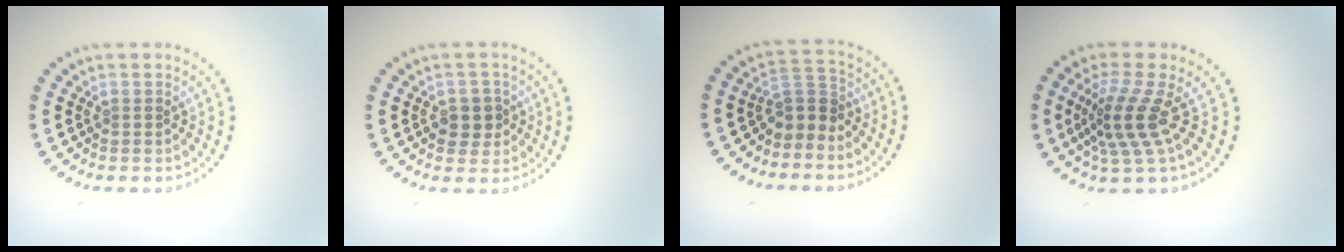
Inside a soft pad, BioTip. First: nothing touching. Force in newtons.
{"total": 2.5, "press": 2.4, "slide": 0.8}
{"total": 2.7, "press": 2.1, "slide": 1.7}
{"total": 4.0, "press": 2.8, "slide": 2.8}